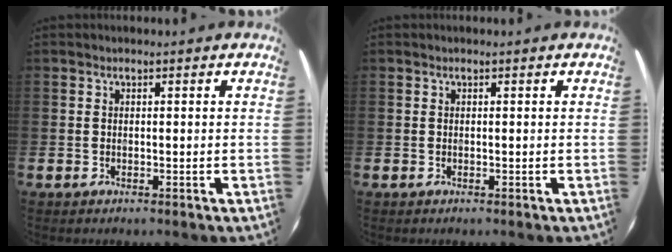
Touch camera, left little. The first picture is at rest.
{"total": 0.0}